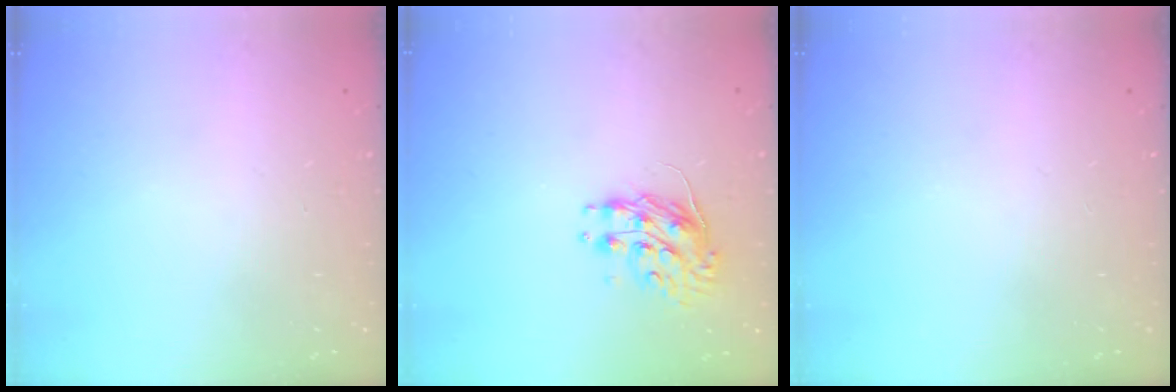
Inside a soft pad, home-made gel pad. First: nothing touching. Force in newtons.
{"total": 9.0, "press": 9.0, "slide": 0.6}
{"total": 0.0}